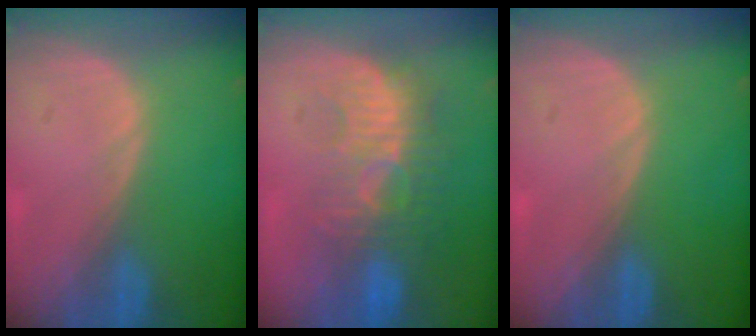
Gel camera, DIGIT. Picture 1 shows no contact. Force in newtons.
{"total": 9.3, "press": 8.8, "slide": 3.1}
{"total": 0.0}